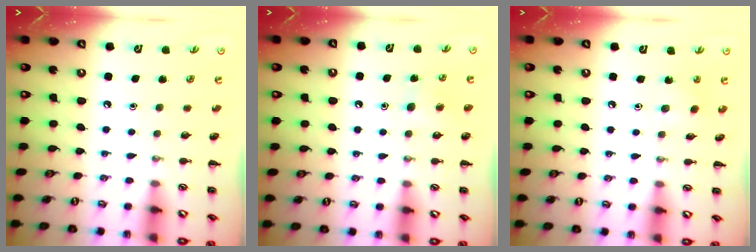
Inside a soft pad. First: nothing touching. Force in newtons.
{"total": 4.5, "press": 4.3, "slide": 1.4}
{"total": 2.4, "press": 2.3, "slide": 0.6}